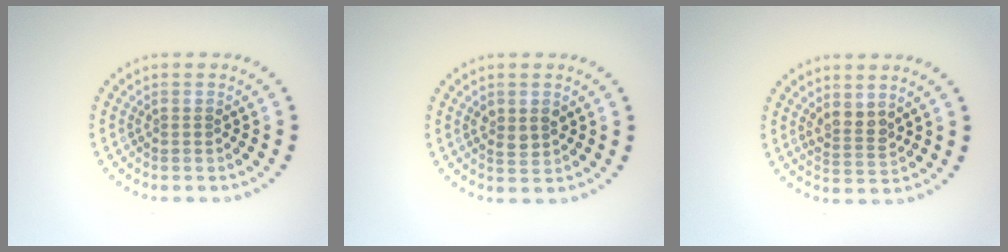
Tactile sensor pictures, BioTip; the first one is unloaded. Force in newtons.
{"total": 1.7, "press": 1.7, "slide": 0.3}
{"total": 2.0, "press": 1.6, "slide": 1.2}